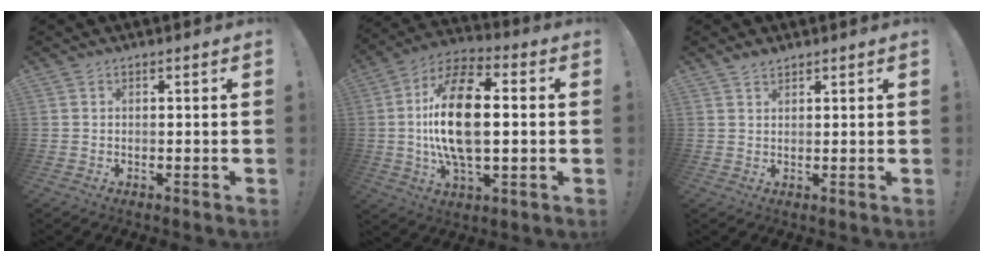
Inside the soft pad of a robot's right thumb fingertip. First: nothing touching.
{"total": 19.9, "force": [0.3, 9.4, 17.6], "torque": [-0.328, 0.003, -0.003]}
{"total": 2.2, "force": [1.9, 0.8, 0.7], "torque": [-0.011, -0.008, 0.036]}